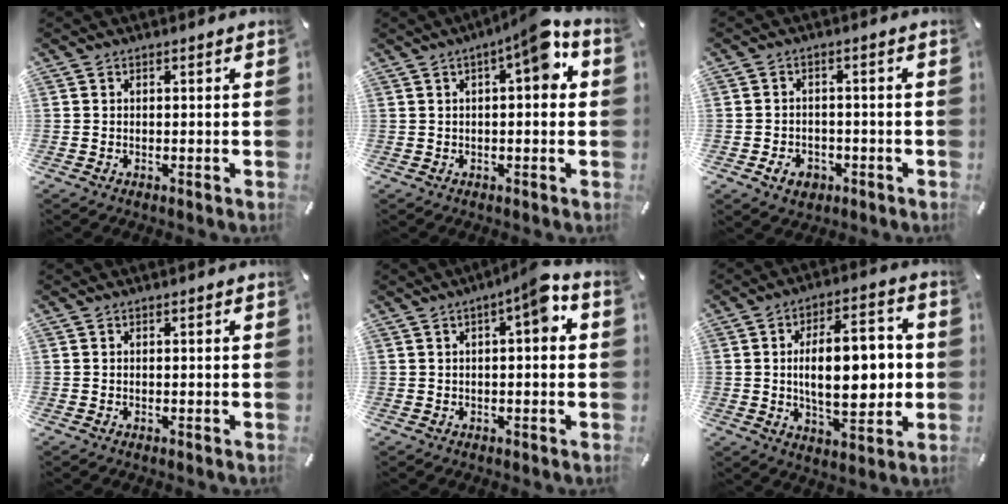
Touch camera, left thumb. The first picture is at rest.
{"total": 9.1, "force": [3.3, 2.3, 8.1], "torque": [-0.102, -0.024, 0.042]}
{"total": 4.7, "force": [-2.0, 3.8, 2.1], "torque": [-0.045, 0.007, -0.037]}
{"total": 0.0}
{"total": 6.3, "force": [1.7, 1.3, 5.9], "torque": [-0.084, -0.008, 0.019]}
{"total": 16.1, "force": [0.3, 8.0, 14.0], "torque": [-0.205, 0.001, 0.001]}